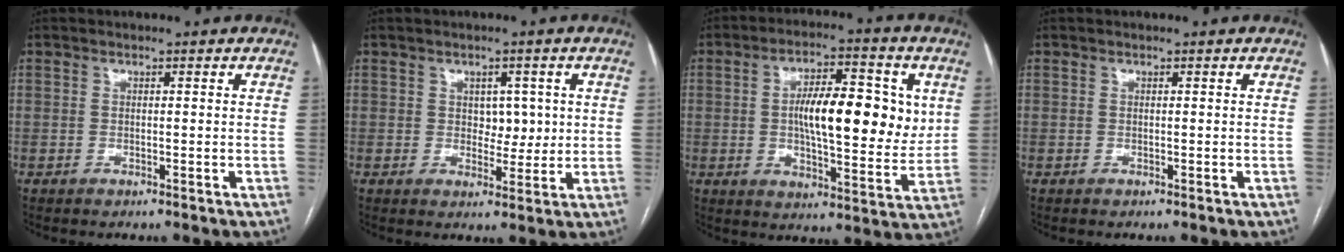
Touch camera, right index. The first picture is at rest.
{"total": 3.9, "force": [0.8, 2.7, 2.8], "torque": [-0.029, 0.002, 0.015]}
{"total": 14.9, "force": [2.3, 4.9, 13.9], "torque": [-0.212, 0.015, 0.032]}
{"total": 0.0}